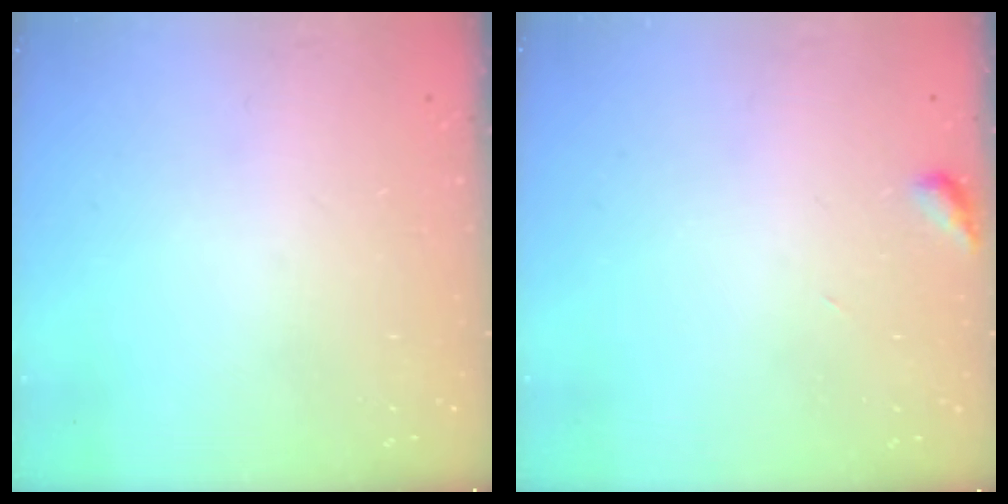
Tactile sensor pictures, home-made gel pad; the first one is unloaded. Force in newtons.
{"total": 2.6, "press": 2.6, "slide": 0.3}